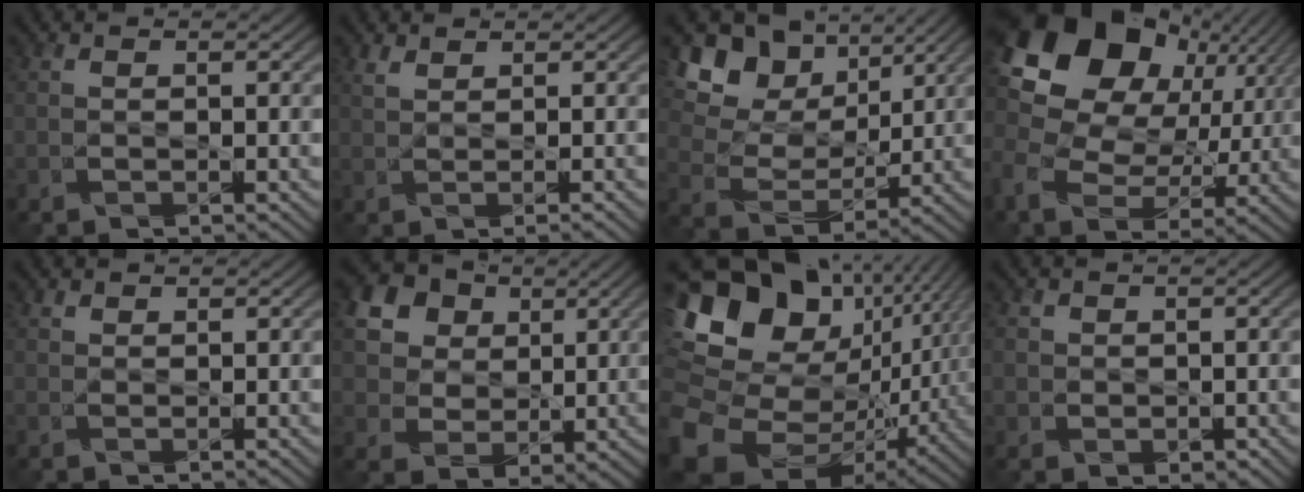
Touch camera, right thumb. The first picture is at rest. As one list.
[{"total": 1.4, "force": [1.0, 0.2, 1.0], "torque": [-0.027, 0.004, 0.022]}, {"total": 13.6, "force": [6.7, 9.3, 7.2], "torque": [-0.189, 0.038, 0.119]}, {"total": 18.0, "force": [4.8, 12.8, 11.7], "torque": [-0.264, 0.010, 0.090]}, {"total": 0.7, "force": [0.6, 0.4, 0.1], "torque": [-0.005, 0.000, 0.013]}, {"total": 15.9, "force": [6.2, 12.8, 7.1], "torque": [-0.220, 0.009, 0.144]}, {"total": 18.3, "force": [2.3, 13.5, 12.3], "torque": [-0.266, -0.026, 0.080]}, {"total": 1.9, "force": [0.2, 1.8, 0.5], "torque": [-0.016, -0.008, 0.003]}]